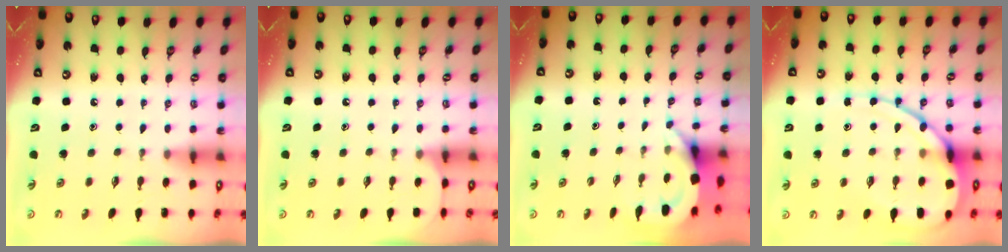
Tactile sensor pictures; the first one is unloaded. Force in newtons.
{"total": 3.7, "press": 3.6, "slide": 0.5}
{"total": 3.9, "press": 3.9, "slide": 0.3}
{"total": 15.0, "press": 14.9, "slide": 1.2}